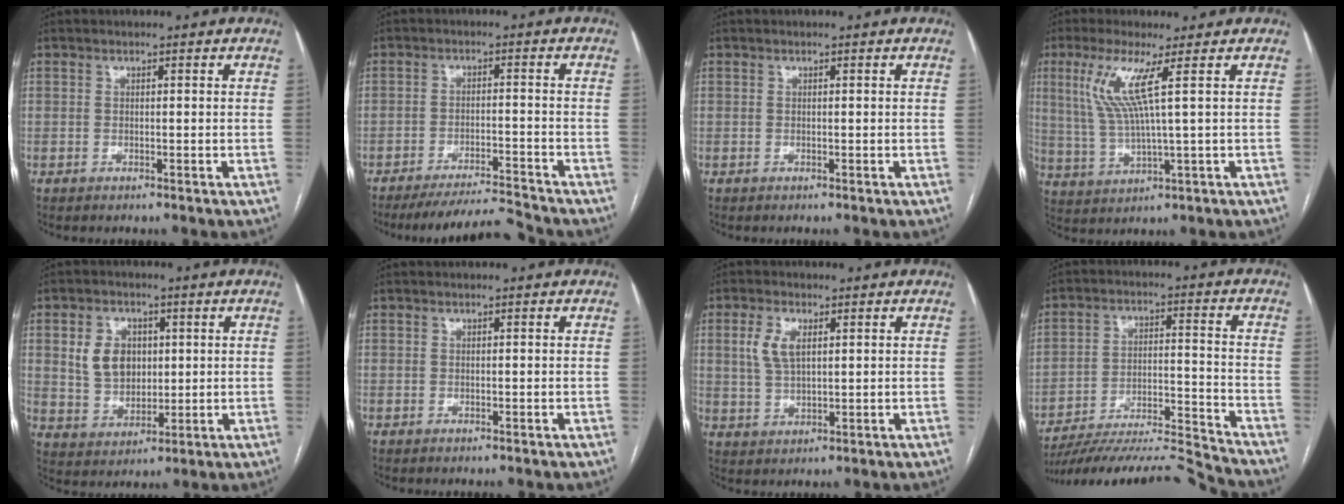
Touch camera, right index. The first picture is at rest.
{"total": 7.4, "force": [-7.2, -1.4, 0.7], "torque": [-0.008, 0.000, -0.129]}
{"total": 0.0}
{"total": 7.9, "force": [2.9, -0.6, 7.3], "torque": [-0.162, 0.002, 0.063]}
{"total": 7.7, "force": [1.9, 5.9, 4.6], "torque": [-0.094, 0.014, 0.046]}
{"total": 0.0}
{"total": 5.2, "force": [1.8, 2.4, 4.3], "torque": [-0.097, 0.008, 0.040]}
{"total": 16.4, "force": [-15.9, -1.0, 3.7], "torque": [-0.065, 0.015, -0.257]}